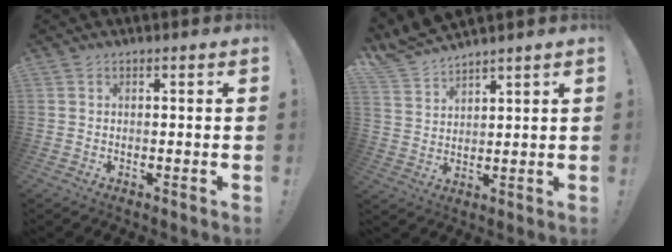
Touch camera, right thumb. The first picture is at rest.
{"total": 7.1, "force": [6.5, 2.0, 2.1], "torque": [-0.061, -0.046, 0.128]}